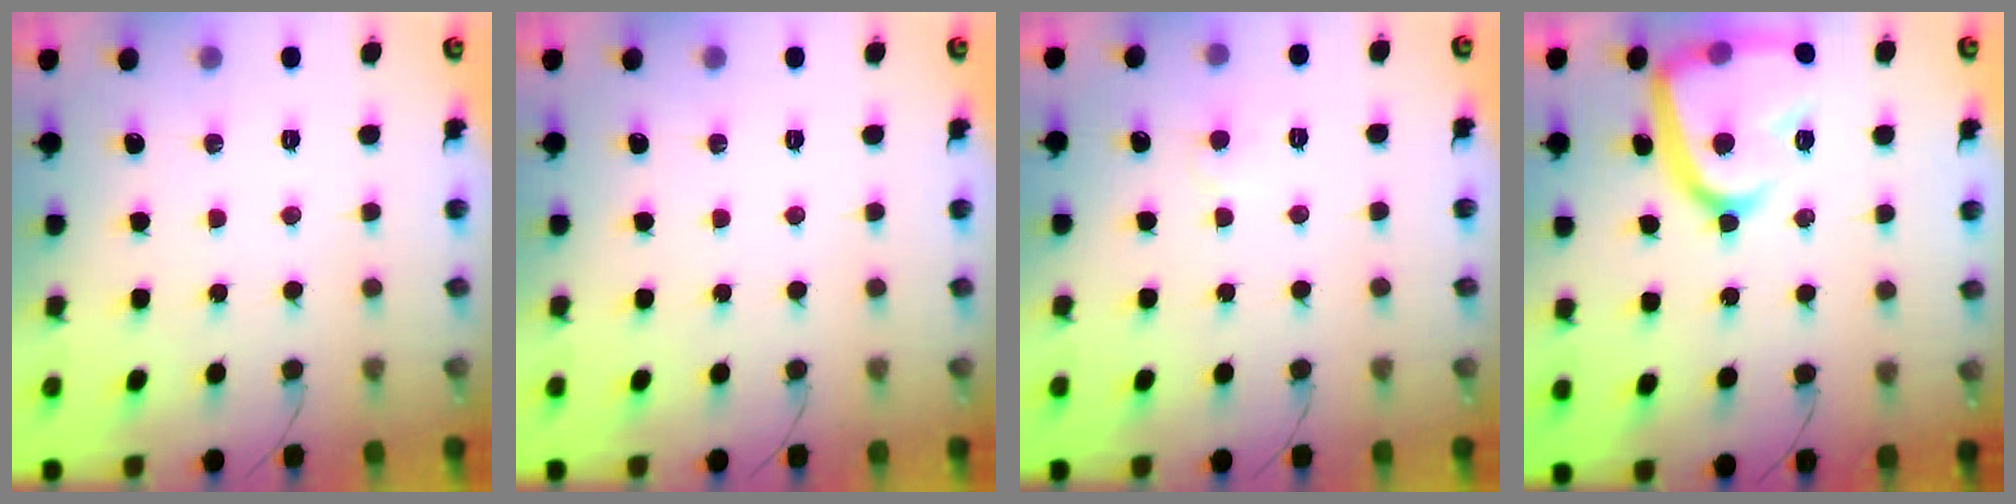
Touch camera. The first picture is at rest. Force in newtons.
{"total": 0.0}
{"total": 3.5, "press": 3.5, "slide": 0.4}
{"total": 17.0, "press": 17.0, "slide": 1.1}